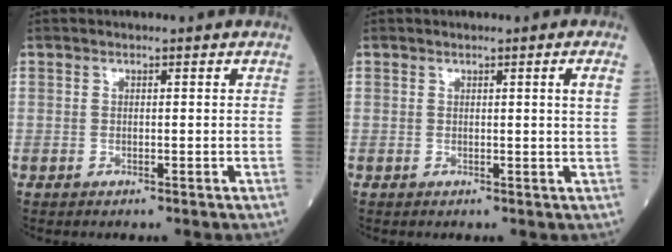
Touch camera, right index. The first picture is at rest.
{"total": 1.6, "force": [0.5, -0.7, 1.4], "torque": [-0.023, -0.007, 0.010]}